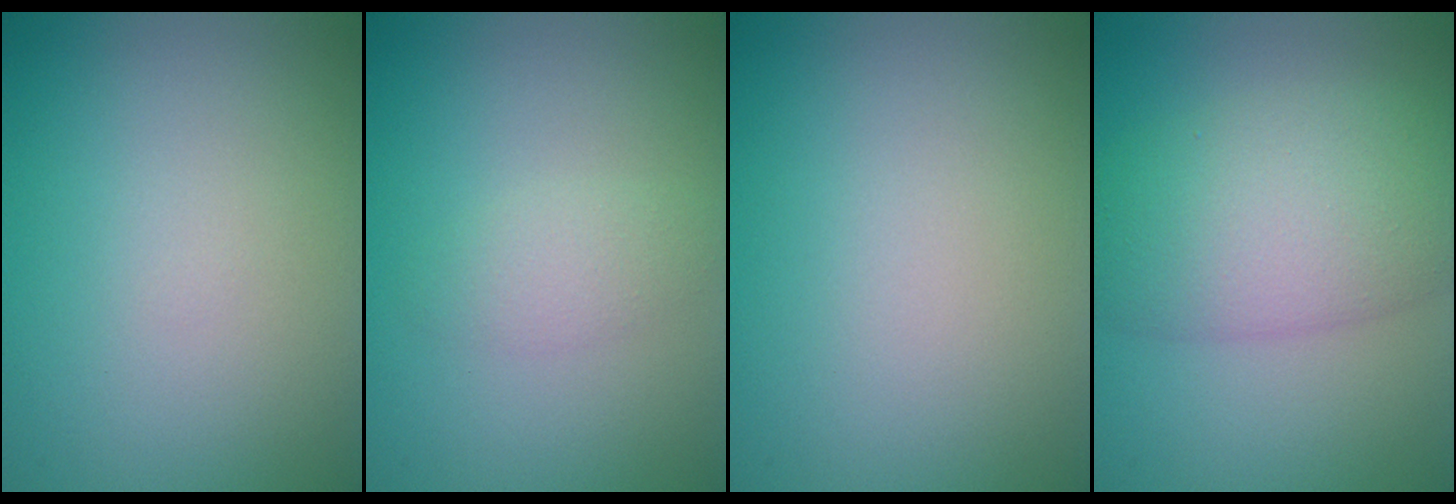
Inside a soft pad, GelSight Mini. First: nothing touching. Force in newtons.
{"total": 1.6, "press": 1.6, "slide": 0.1}
{"total": 0.0}
{"total": 7.5, "press": 7.5, "slide": 0.2}